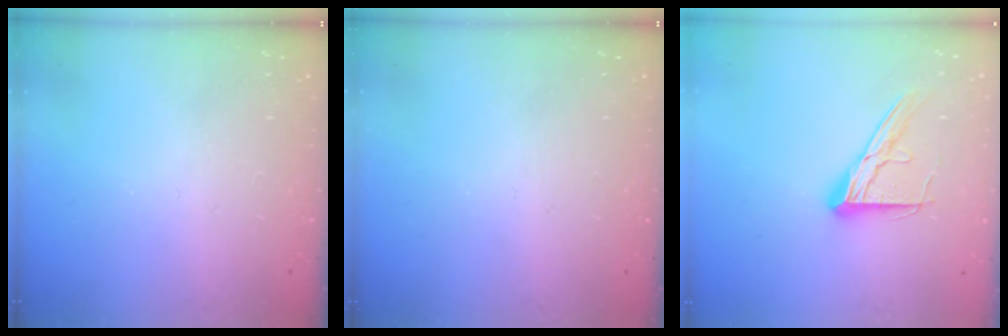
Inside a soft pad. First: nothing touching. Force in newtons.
{"total": 0.0}
{"total": 12.3, "press": 12.3, "slide": 1.0}